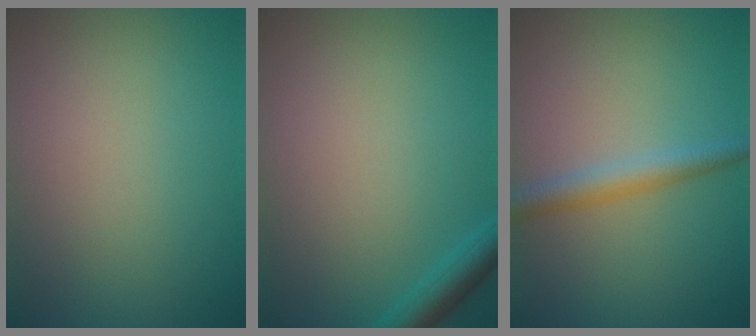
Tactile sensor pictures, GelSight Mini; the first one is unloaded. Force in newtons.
{"total": 2.4, "press": 2.4, "slide": 0.2}
{"total": 2.7, "press": 2.7, "slide": 0.0}